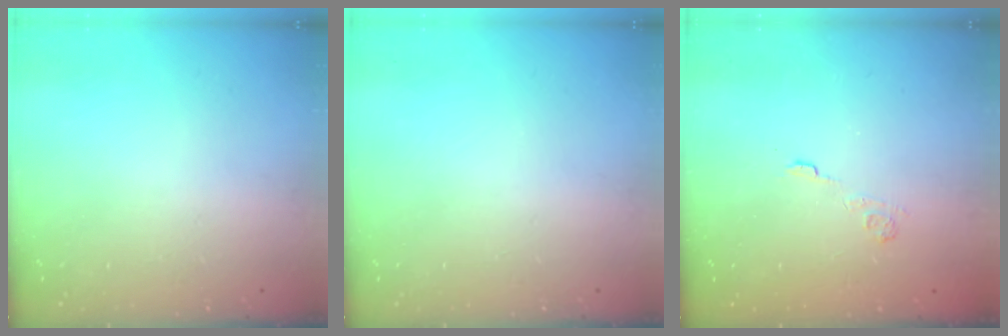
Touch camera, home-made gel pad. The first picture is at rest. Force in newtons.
{"total": 0.0}
{"total": 2.5, "press": 2.1, "slide": 1.4}